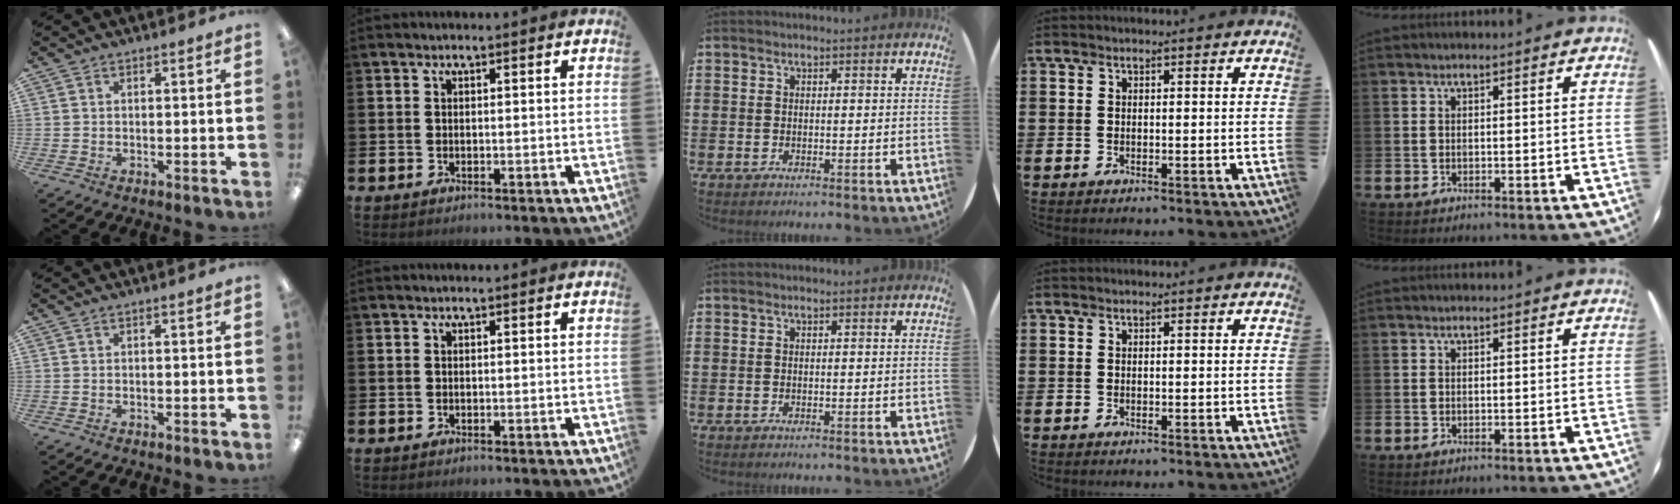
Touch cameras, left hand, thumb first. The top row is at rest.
{}